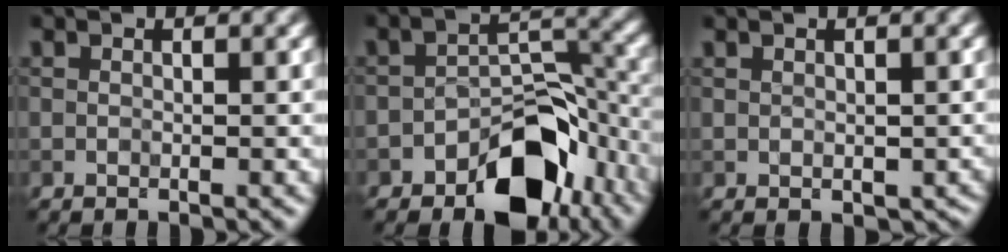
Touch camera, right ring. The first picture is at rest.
{"total": 8.1, "force": [-4.6, 4.2, 5.2], "torque": [-0.062, 0.003, -0.076]}
{"total": 1.8, "force": [-0.1, 1.4, 1.1], "torque": [-0.011, -0.009, 0.003]}